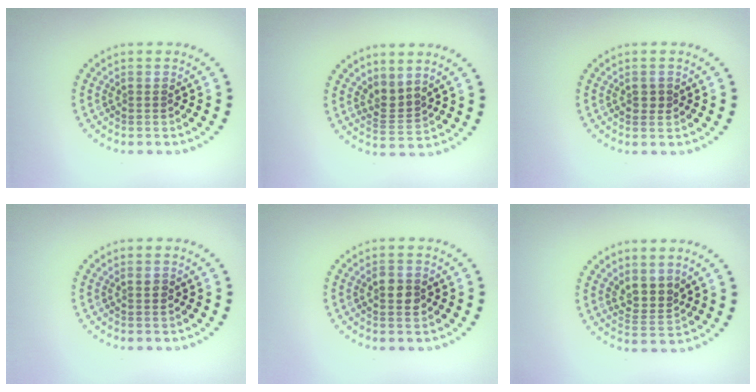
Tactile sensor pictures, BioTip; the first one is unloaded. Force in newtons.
{"total": 2.3, "press": 1.5, "slide": 1.7}
{"total": 1.2, "press": 1.2, "slide": 0.1}
{"total": 0.7, "press": 0.7, "slide": 0.1}
{"total": 2.4, "press": 2.4, "slide": 0.1}
{"total": 2.5, "press": 1.9, "slide": 1.5}